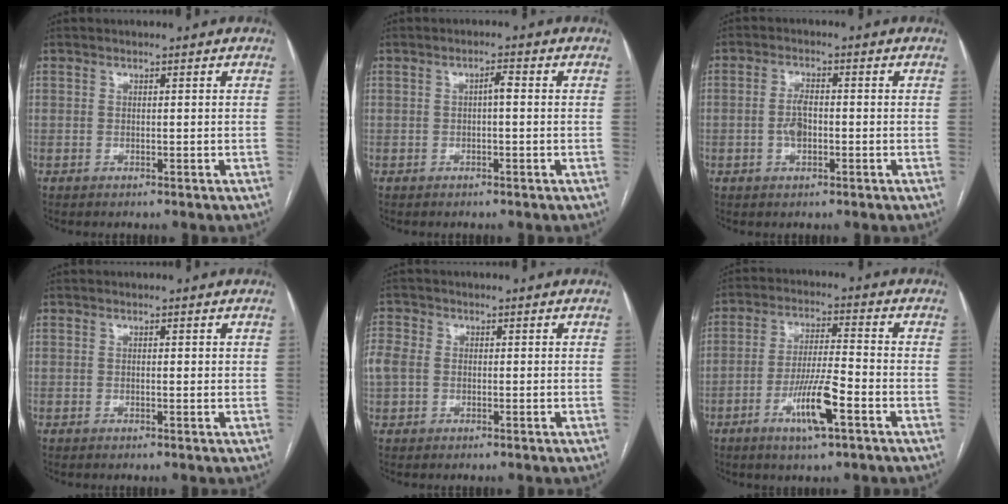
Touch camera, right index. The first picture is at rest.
{"total": 1.6, "force": [0.0, 0.4, 1.6], "torque": [-0.029, 0.004, 0.000]}
{"total": 3.2, "force": [-0.6, 1.5, 2.8], "torque": [-0.055, 0.005, -0.010]}
{"total": 0.8, "force": [0.3, 0.3, 0.7], "torque": [-0.014, -0.001, 0.002]}
{"total": 4.0, "force": [0.1, 3.2, 2.3], "torque": [-0.071, 0.018, 0.004]}
{"total": 9.0, "force": [-4.1, 1.0, 8.0], "torque": [-0.148, -0.005, -0.070]}